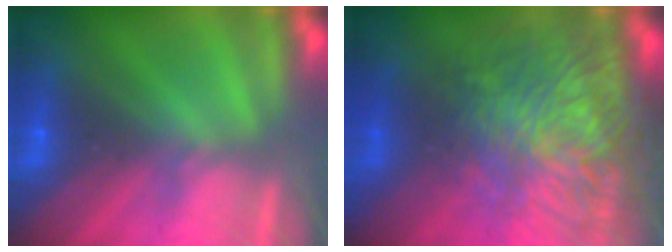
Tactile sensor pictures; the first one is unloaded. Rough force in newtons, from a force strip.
{"total": 7.5}